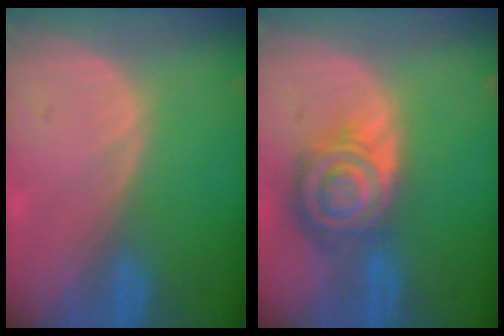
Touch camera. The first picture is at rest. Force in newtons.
{"total": 8.6, "press": 7.4, "slide": 4.3}